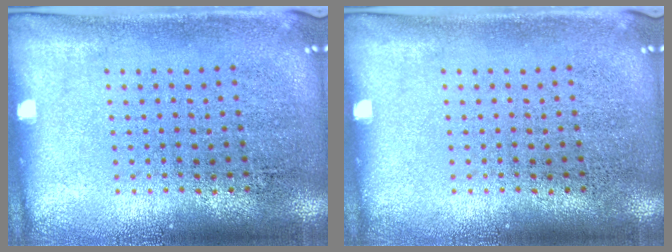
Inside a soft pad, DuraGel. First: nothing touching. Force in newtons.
{"total": 0.0}